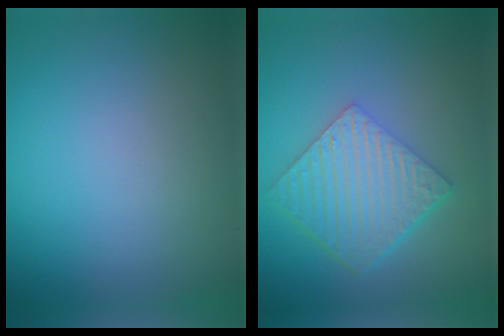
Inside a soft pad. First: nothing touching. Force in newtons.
{"total": 6.1, "press": 4.2, "slide": 4.4}